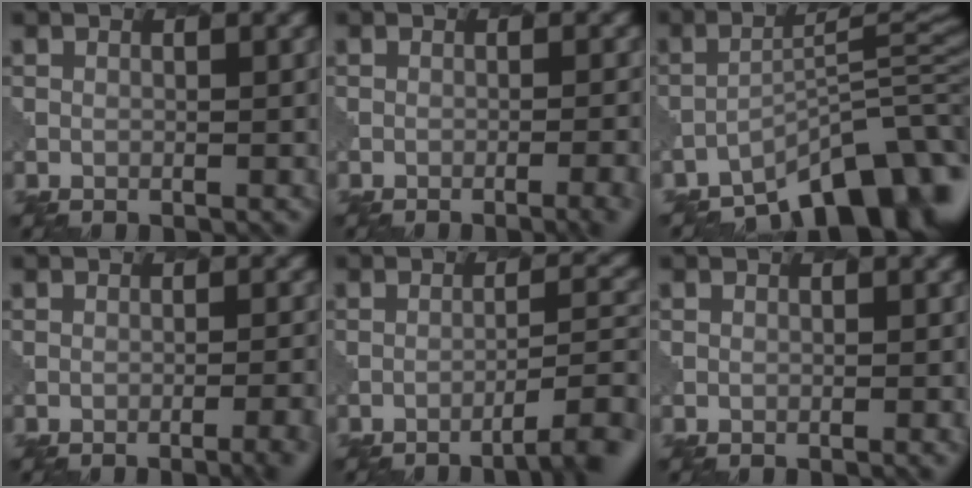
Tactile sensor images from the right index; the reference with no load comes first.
{"total": 4.2, "force": [-2.3, 1.5, 3.2], "torque": [-0.016, 0.012, -0.027]}
{"total": 11.4, "force": [-8.8, 3.4, 6.4], "torque": [-0.085, 0.007, -0.147]}
{"total": 4.8, "force": [-2.8, 1.7, 3.5], "torque": [-0.021, 0.011, -0.032]}
{"total": 5.6, "force": [-3.8, 1.1, 3.9], "torque": [-0.051, 0.010, -0.055]}
{"total": 1.0, "force": [-0.3, 0.4, 0.9], "torque": [-0.003, 0.004, -0.004]}